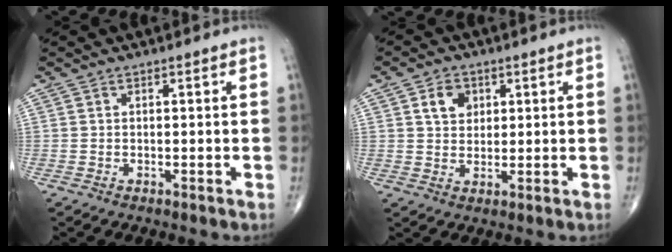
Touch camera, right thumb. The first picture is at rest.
{"total": 5.0, "force": [1.9, 3.8, 2.7], "torque": [-0.025, -0.007, 0.031]}